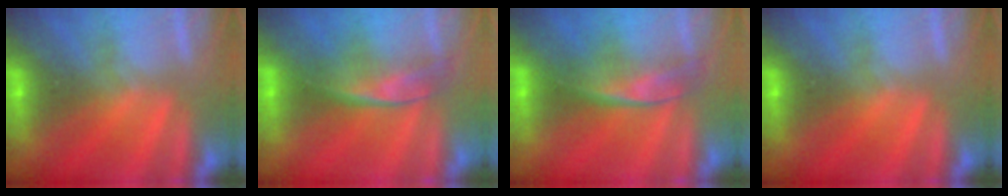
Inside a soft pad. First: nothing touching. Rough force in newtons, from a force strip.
{"total": 2.2}
{"total": 2.2}
{"total": 0.0}